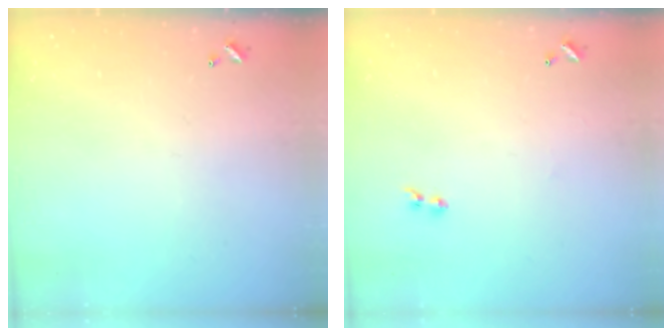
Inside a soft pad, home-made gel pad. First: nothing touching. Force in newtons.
{"total": 2.0, "press": 1.7, "slide": 1.0}